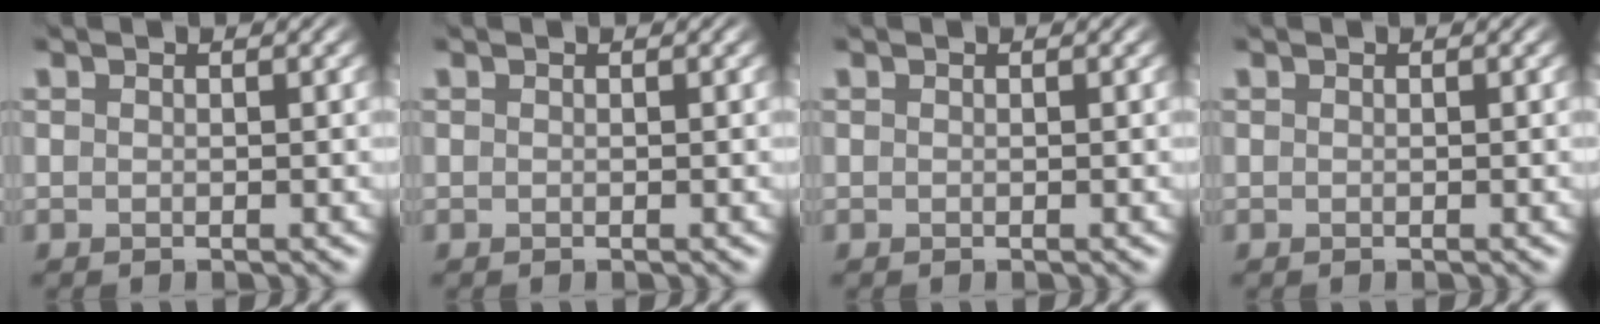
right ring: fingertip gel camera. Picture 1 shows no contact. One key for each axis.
{"total": 0.0}
{"total": 0.0}
{"total": 0.0}